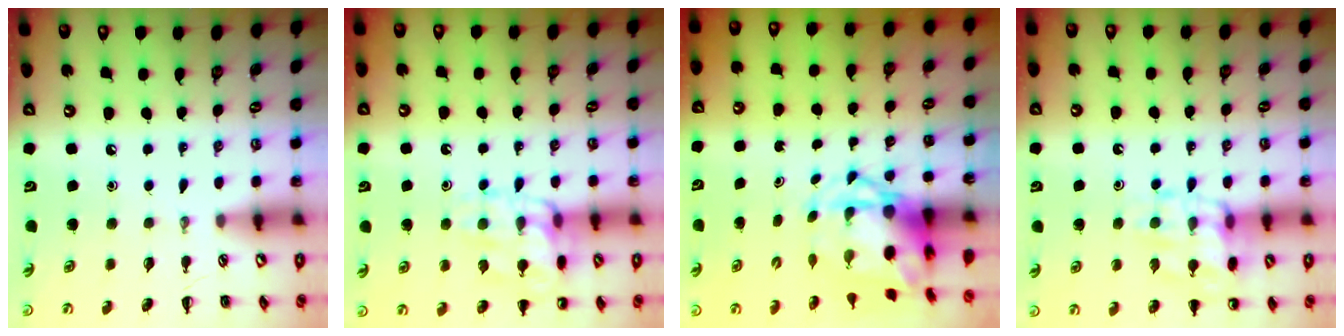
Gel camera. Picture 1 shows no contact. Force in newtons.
{"total": 14.0, "press": 14.0, "slide": 1.2}
{"total": 4.7, "press": 4.5, "slide": 1.1}
{"total": 14.5, "press": 14.4, "slide": 2.0}